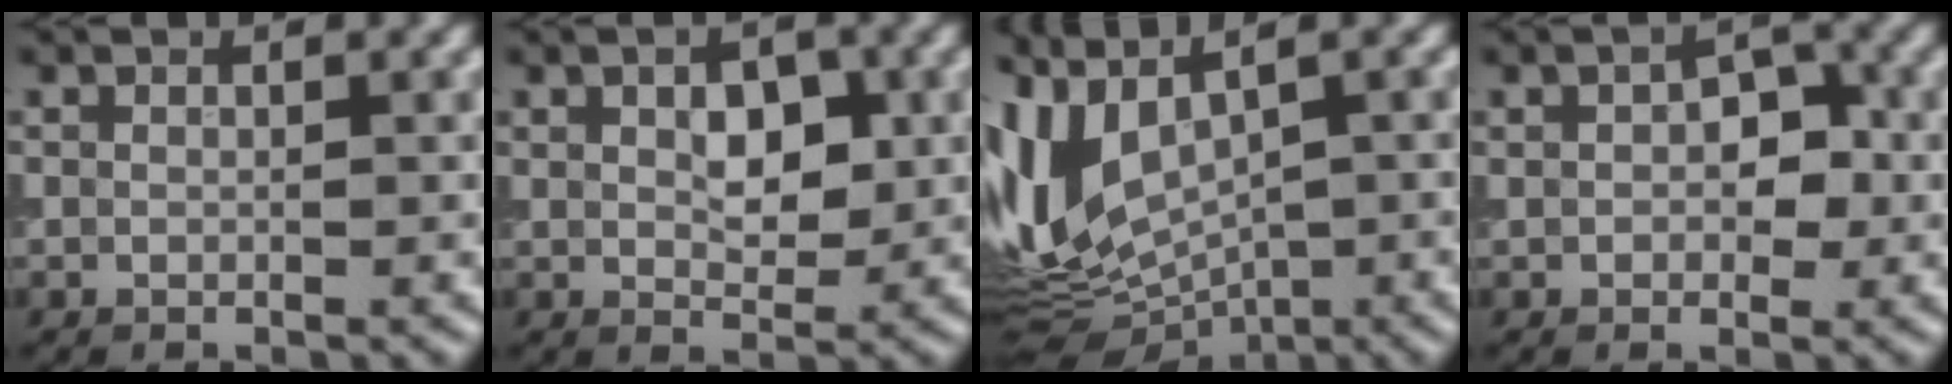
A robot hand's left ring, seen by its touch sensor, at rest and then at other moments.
{"total": 3.7, "force": [0.8, 2.1, 2.9], "torque": [-0.044, 0.000, 0.013]}
{"total": 8.7, "force": [0.7, 4.3, 7.5], "torque": [-0.166, -0.015, 0.028]}
{"total": 3.4, "force": [0.3, 2.0, 2.7], "torque": [-0.040, 0.005, 0.002]}